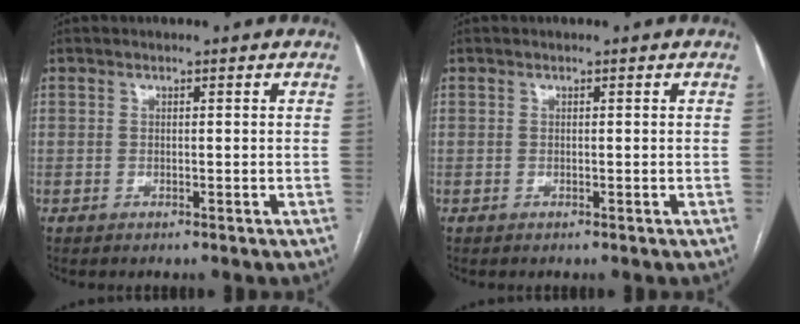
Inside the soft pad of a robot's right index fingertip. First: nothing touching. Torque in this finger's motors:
{"motor_torque": [0.00, 0.00, 0.00, 0.00]}